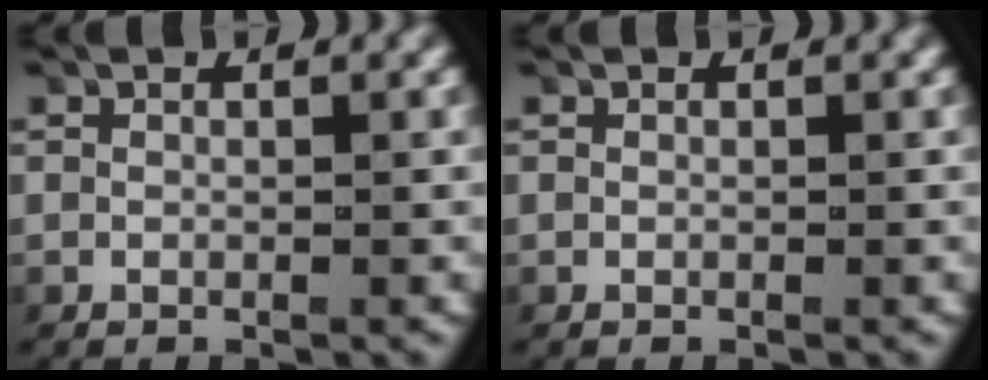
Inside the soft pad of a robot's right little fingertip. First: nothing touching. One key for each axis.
{"total": 0.0}